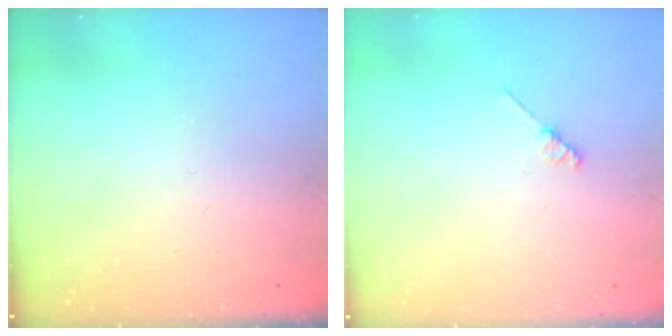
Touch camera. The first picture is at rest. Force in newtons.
{"total": 2.0, "press": 1.9, "slide": 0.3}